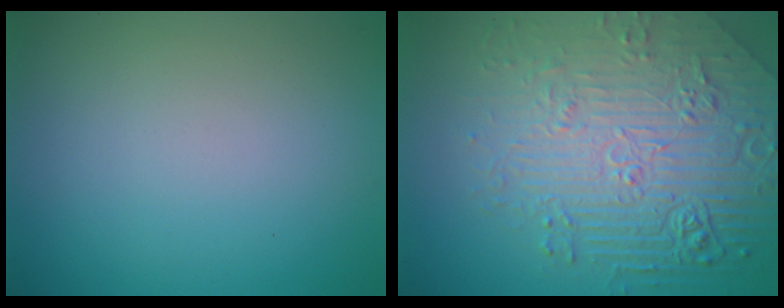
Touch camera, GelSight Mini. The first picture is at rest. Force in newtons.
{"total": 9.0, "press": 6.2, "slide": 6.5}